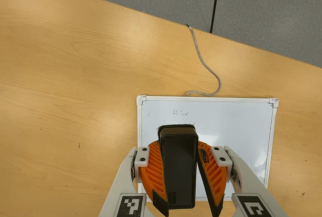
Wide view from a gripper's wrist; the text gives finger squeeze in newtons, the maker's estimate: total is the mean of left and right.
{"total": 10.2, "left": 9.7, "right": 10.7}